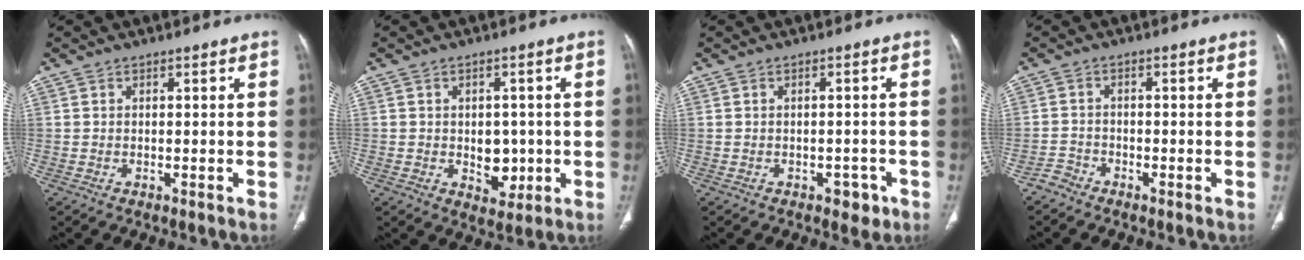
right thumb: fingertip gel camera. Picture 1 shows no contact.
{"total": 6.2, "force": [-0.7, 4.6, 4.1], "torque": [-0.021, -0.001, 0.002]}
{"total": 3.0, "force": [-1.5, 2.0, 1.7], "torque": [-0.007, 0.009, -0.015]}
{"total": 2.1, "force": [-1.9, 0.9, -0.2], "torque": [0.006, 0.003, -0.041]}